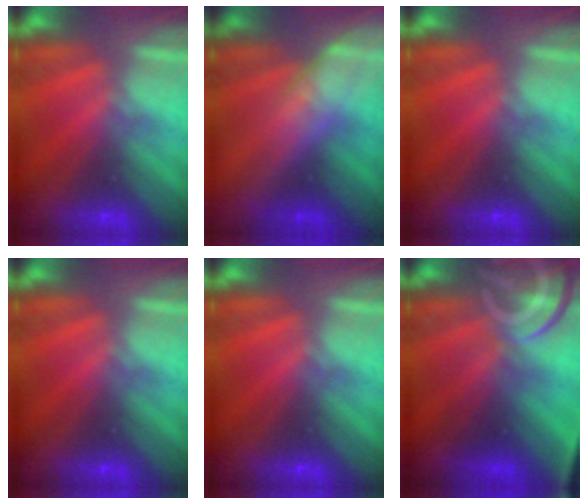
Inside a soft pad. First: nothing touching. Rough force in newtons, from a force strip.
{"total": 2.8}
{"total": 0.0}
{"total": 0.0}
{"total": 0.0}
{"total": 9.3}